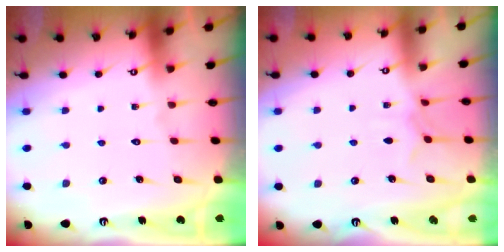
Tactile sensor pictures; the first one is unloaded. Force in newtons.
{"total": 3.7, "press": 3.6, "slide": 0.6}